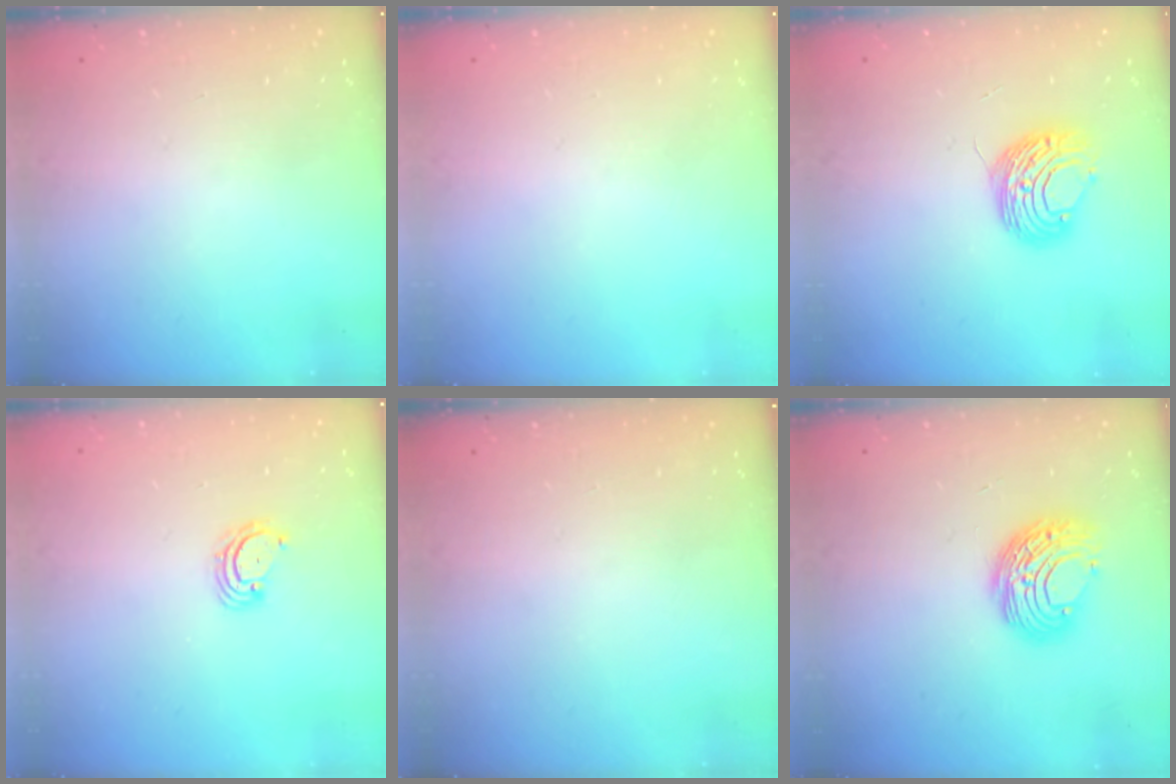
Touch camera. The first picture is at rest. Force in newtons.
{"total": 0.0}
{"total": 9.7, "press": 9.7, "slide": 0.6}
{"total": 4.5, "press": 4.4, "slide": 0.5}
{"total": 0.0}
{"total": 9.5, "press": 9.5, "slide": 0.5}